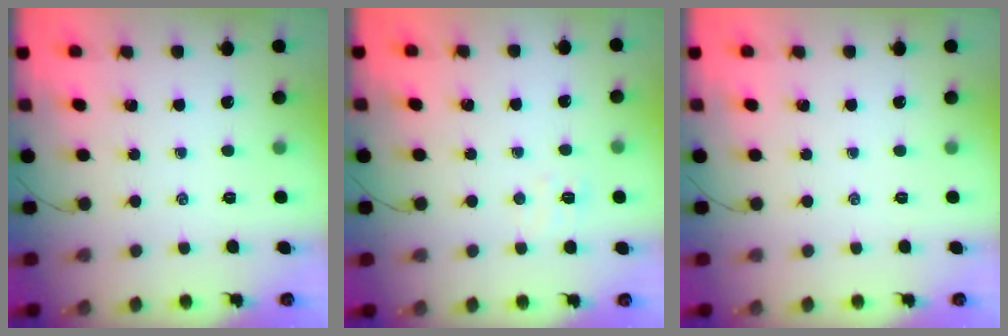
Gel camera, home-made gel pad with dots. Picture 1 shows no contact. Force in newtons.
{"total": 4.1, "press": 3.9, "slide": 1.1}
{"total": 0.0}